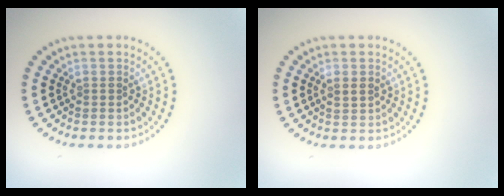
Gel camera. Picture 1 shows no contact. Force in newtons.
{"total": 0.7, "press": 0.7, "slide": 0.0}